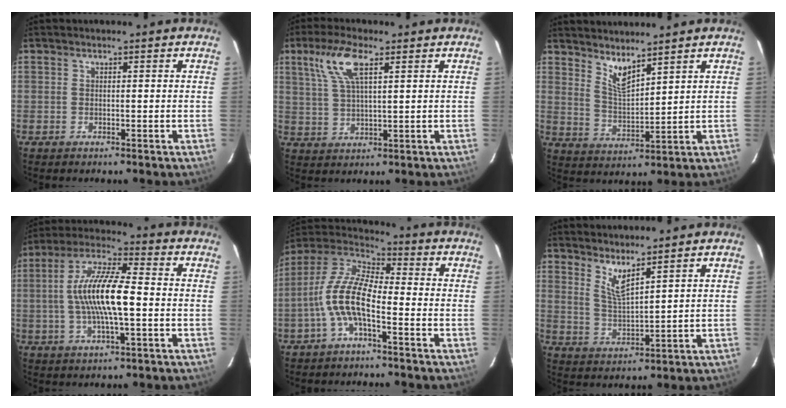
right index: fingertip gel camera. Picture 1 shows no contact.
{"total": 8.6, "force": [4.0, 2.8, 7.2], "torque": [-0.146, 0.015, 0.078]}
{"total": 5.8, "force": [4.7, 1.0, 3.3], "torque": [-0.061, -0.011, 0.092]}
{"total": 13.3, "force": [-0.9, 3.1, 12.9], "torque": [-0.251, 0.010, -0.023]}
{"total": 10.9, "force": [-3.8, 3.7, 9.5], "torque": [-0.204, 0.013, -0.078]}
{"total": 5.1, "force": [3.9, 0.4, 3.2], "torque": [-0.062, -0.012, 0.075]}